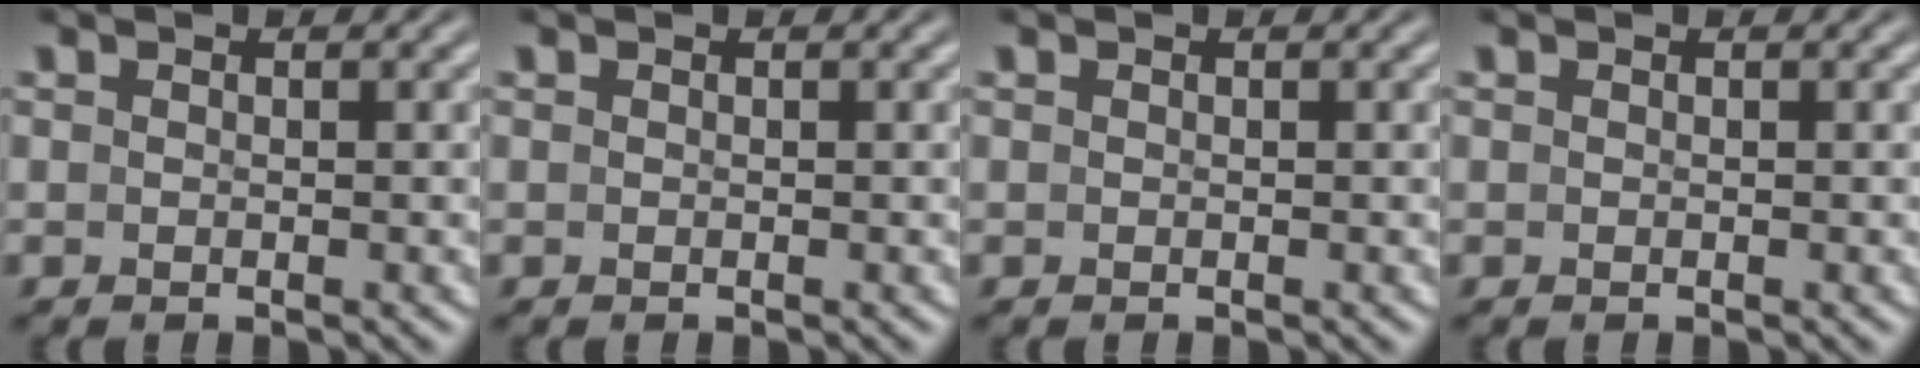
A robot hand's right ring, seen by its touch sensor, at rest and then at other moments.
{"total": 0.0}
{"total": 0.0}
{"total": 0.0}